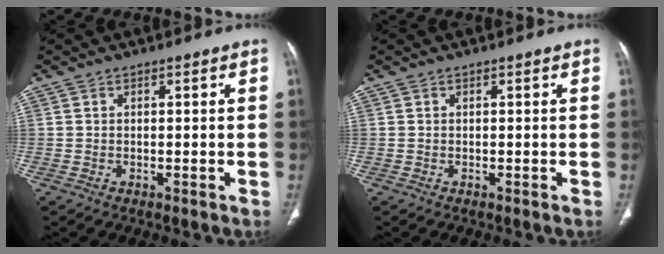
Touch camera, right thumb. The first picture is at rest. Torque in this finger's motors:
{"motor_torque": [0.07, 0.07, -0.07, 0.04, 0.03]}